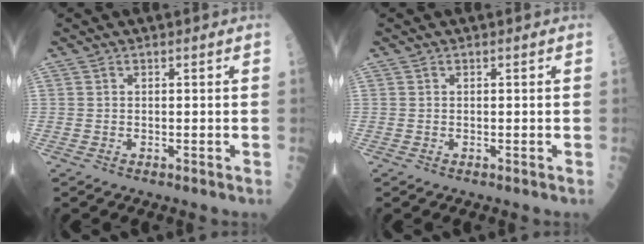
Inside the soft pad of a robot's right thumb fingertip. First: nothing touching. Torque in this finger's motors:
{"motor_torque": [-0.03, 0.03, -0.05, -0.04, 0.00]}